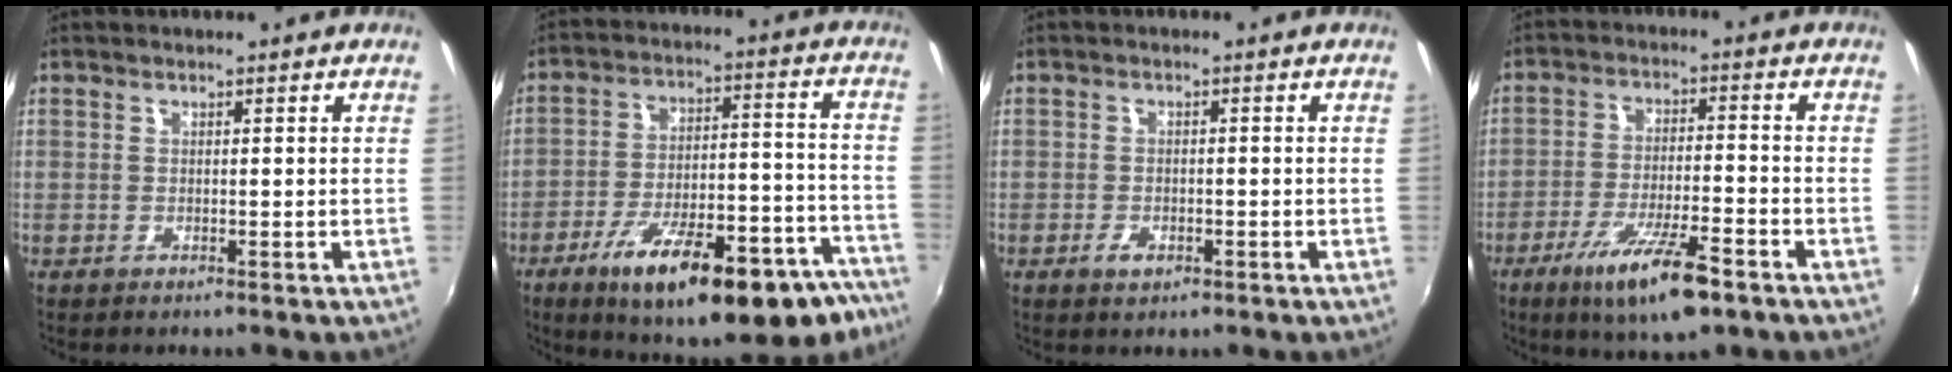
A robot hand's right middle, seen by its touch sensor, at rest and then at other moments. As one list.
[{"total": 25.9, "force": [-18.0, 8.2, 16.8], "torque": [-0.241, -0.002, -0.245]}, {"total": 2.5, "force": [-1.3, 1.4, 1.6], "torque": [-0.032, -0.002, -0.023]}, {"total": 12.2, "force": [-7.4, 2.4, 9.3], "torque": [-0.186, -0.024, -0.127]}]